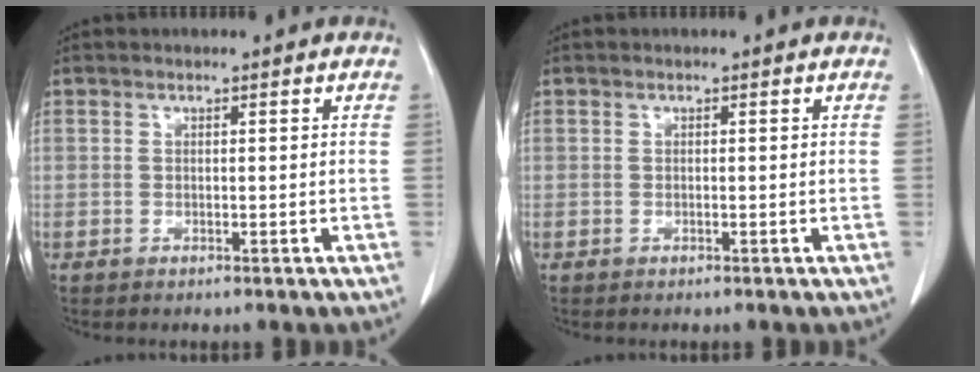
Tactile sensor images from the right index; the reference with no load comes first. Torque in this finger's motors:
{"motor_torque": [0.07, 0.01, -0.02, 0.01]}